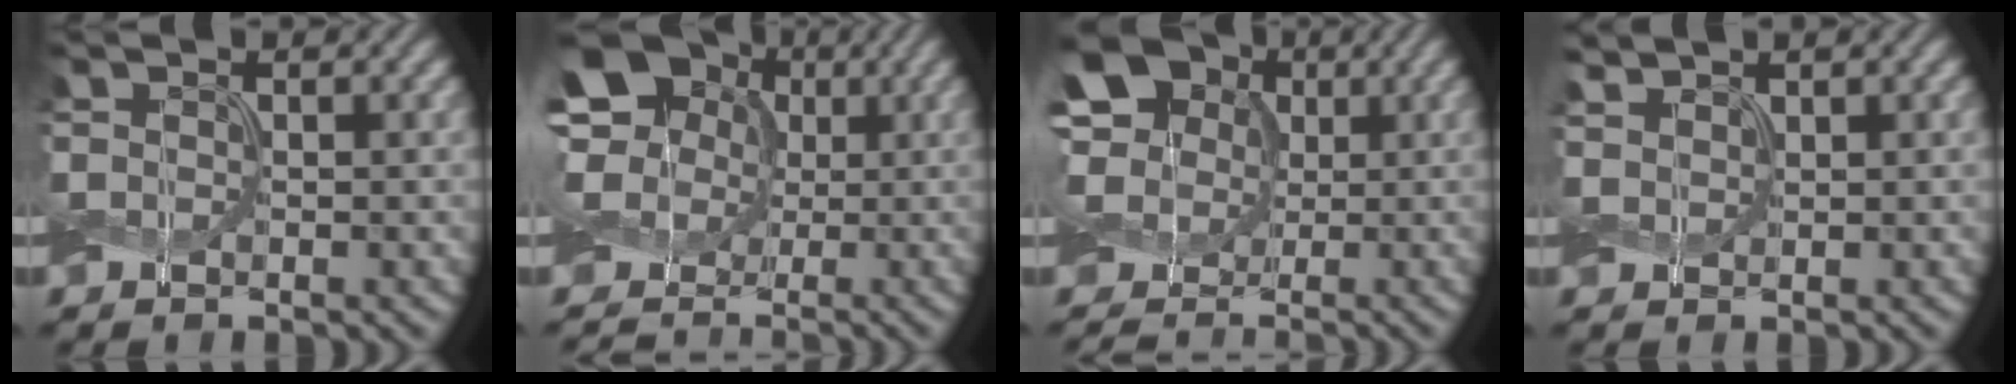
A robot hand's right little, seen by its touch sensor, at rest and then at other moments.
{"total": 11.1, "force": [2.3, 9.7, 5.0], "torque": [-0.150, 0.035, 0.005]}
{"total": 13.1, "force": [3.0, 11.3, 5.7], "torque": [-0.171, 0.044, 0.019]}
{"total": 1.8, "force": [1.6, 0.5, 0.6], "torque": [-0.015, 0.007, 0.033]}